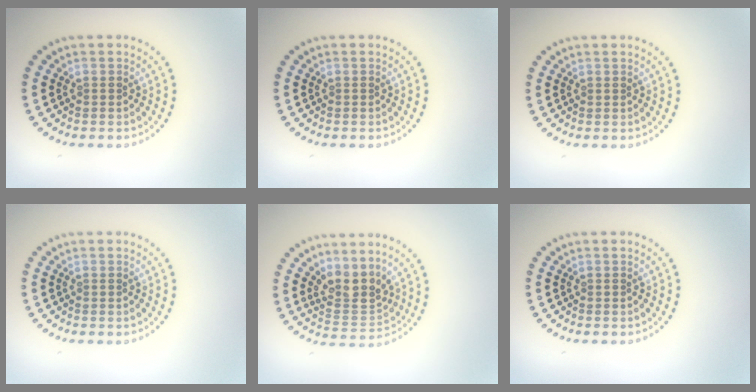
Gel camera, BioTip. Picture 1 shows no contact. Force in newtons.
{"total": 0.0}
{"total": 0.0}
{"total": 0.0}
{"total": 3.3, "press": 2.5, "slide": 2.2}
{"total": 0.0}